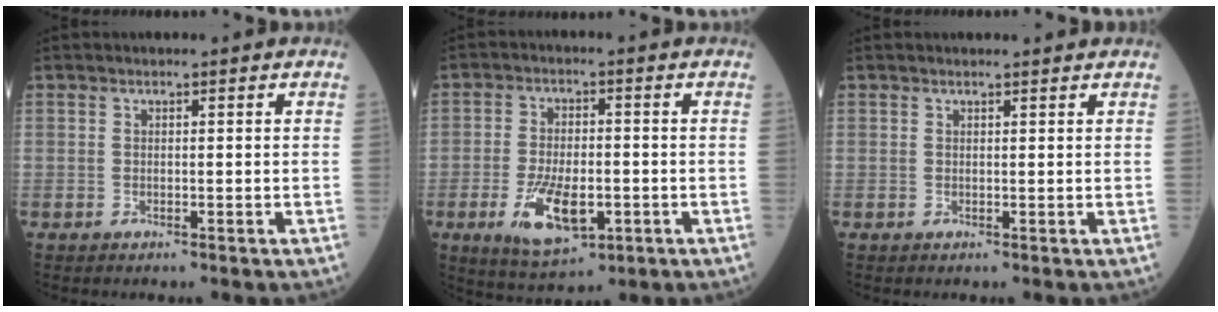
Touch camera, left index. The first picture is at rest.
{"total": 9.4, "force": [-3.1, 4.1, 7.9], "torque": [-0.156, -0.012, -0.046]}
{"total": 1.7, "force": [1.7, 0.0, 0.2], "torque": [-0.008, 0.003, 0.020]}